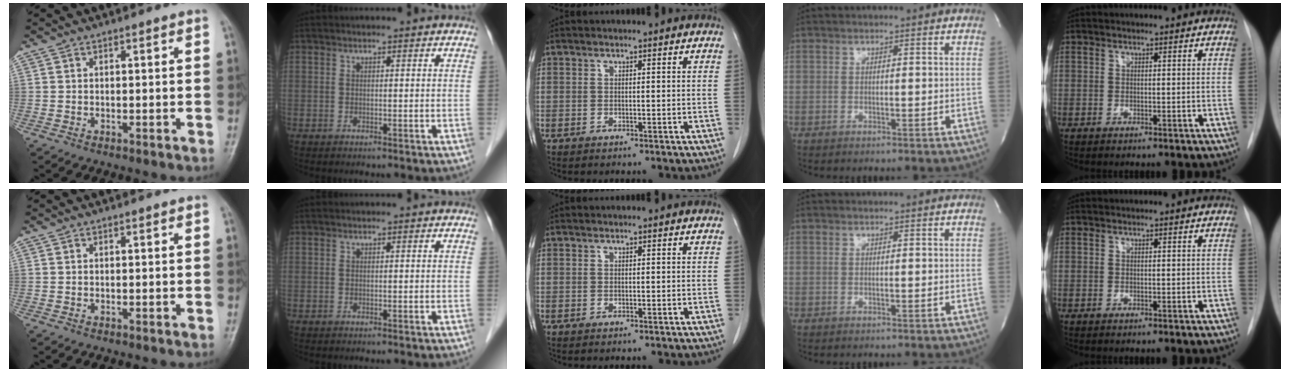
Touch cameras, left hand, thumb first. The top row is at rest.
{}